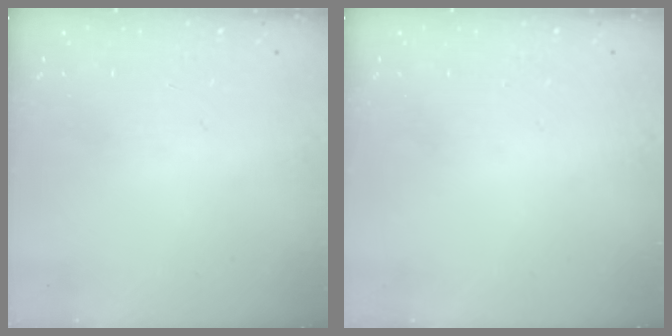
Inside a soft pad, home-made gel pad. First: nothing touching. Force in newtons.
{"total": 0.0}